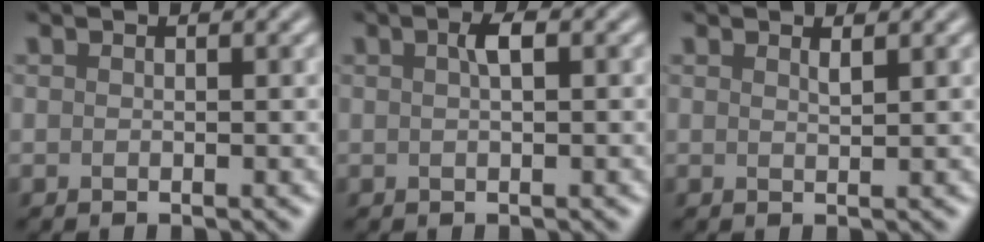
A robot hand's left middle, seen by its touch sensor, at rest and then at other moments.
{"total": 1.5, "force": [0.4, 0.4, 1.4], "torque": [-0.024, 0.004, 0.007]}
{"total": 0.7, "force": [0.6, 0.1, 0.3], "torque": [-0.003, -0.003, 0.011]}